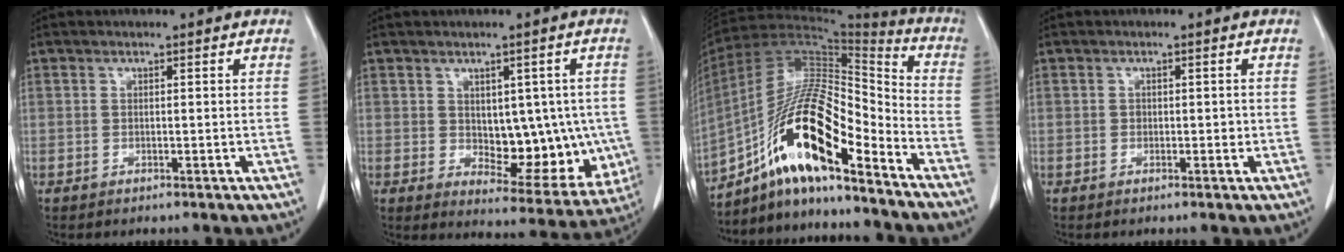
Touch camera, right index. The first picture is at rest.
{"total": 12.1, "force": [-0.2, 6.6, 10.1], "torque": [-0.115, 0.004, 0.023]}
{"total": 17.7, "force": [-10.4, 3.3, 13.9], "torque": [-0.269, 0.017, -0.183]}
{"total": 1.2, "force": [-0.1, 0.9, 0.7], "torque": [-0.008, 0.002, -0.001]}